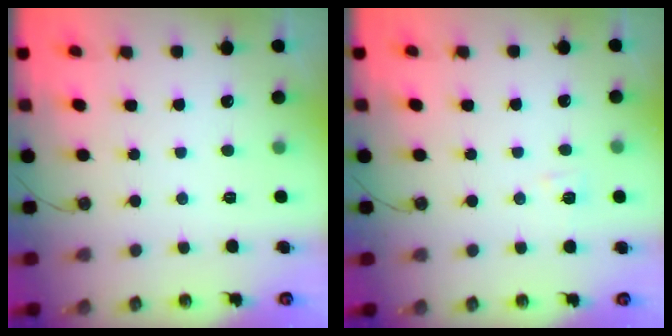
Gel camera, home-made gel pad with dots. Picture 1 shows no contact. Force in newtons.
{"total": 5.3, "press": 4.8, "slide": 2.1}